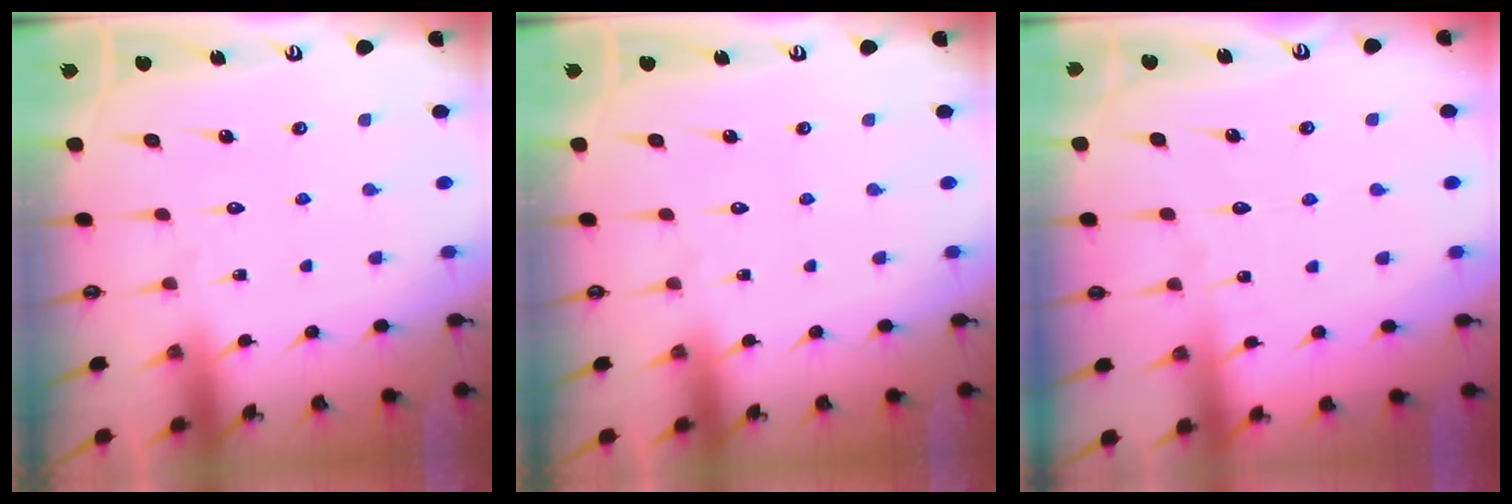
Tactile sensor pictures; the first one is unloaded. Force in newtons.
{"total": 0.0}
{"total": 1.9, "press": 1.9, "slide": 0.2}